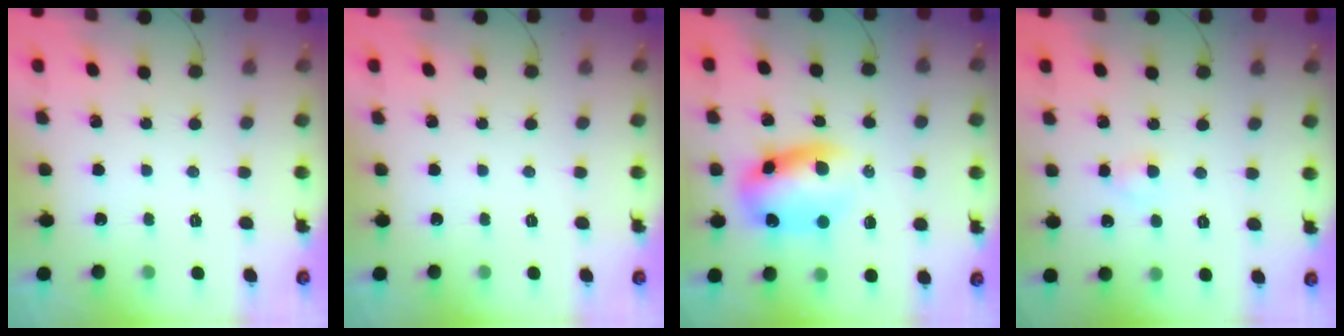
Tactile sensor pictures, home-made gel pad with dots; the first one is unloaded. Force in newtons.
{"total": 0.0}
{"total": 10.5, "press": 10.2, "slide": 2.7}
{"total": 2.5, "press": 2.3, "slide": 1.0}